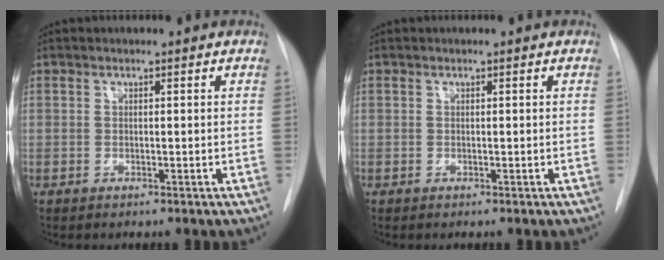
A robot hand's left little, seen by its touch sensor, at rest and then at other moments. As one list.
[{"total": 0.0}]